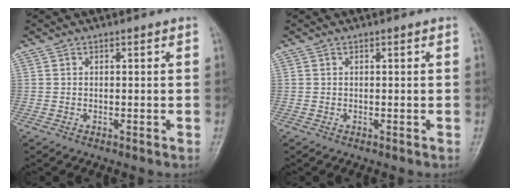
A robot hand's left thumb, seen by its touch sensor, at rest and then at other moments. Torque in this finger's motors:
{"motor_torque": [-0.01, 0.01, 0.01, 0.00, 0.00]}